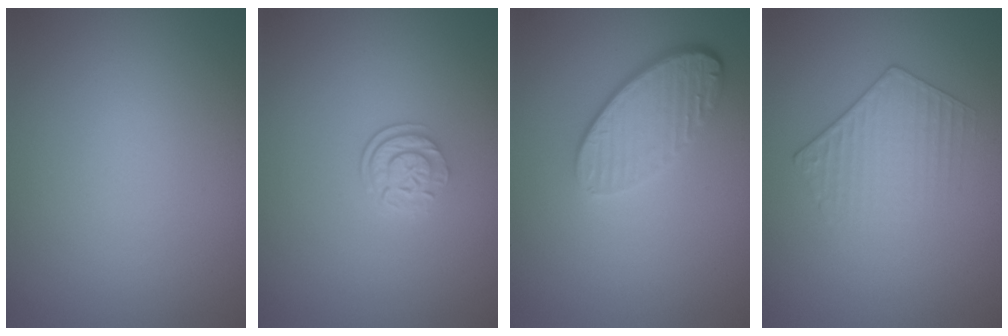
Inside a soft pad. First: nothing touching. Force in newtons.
{"total": 2.4, "press": 1.8, "slide": 1.6}
{"total": 4.5, "press": 3.2, "slide": 3.1}
{"total": 1.9, "press": 1.4, "slide": 1.3}